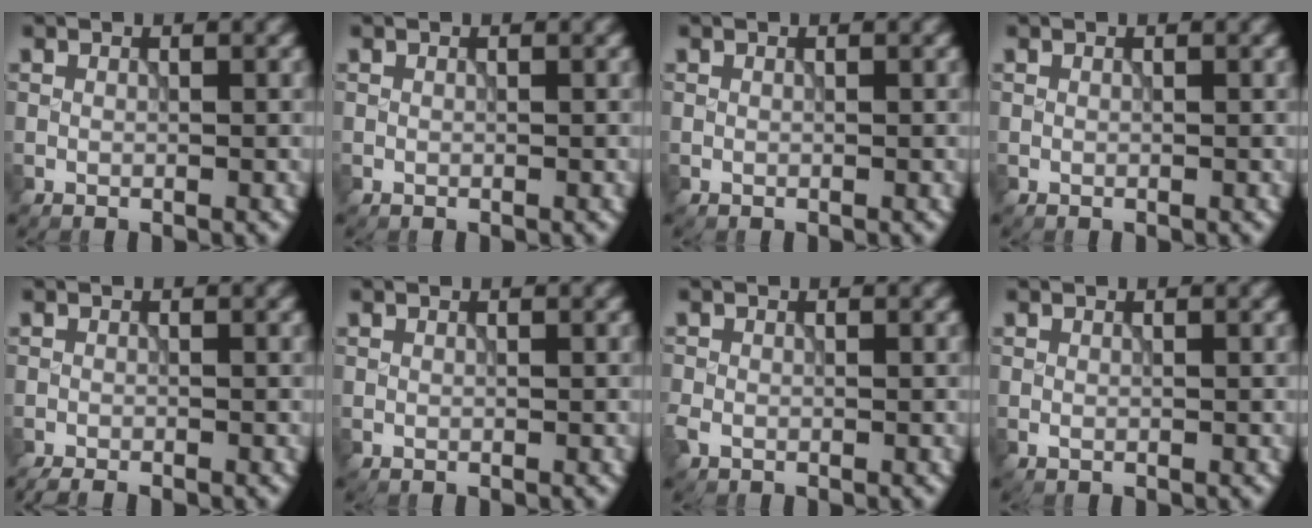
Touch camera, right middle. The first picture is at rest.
{"total": 0.0}
{"total": 0.0}
{"total": 0.0}
{"total": 2.0, "force": [-1.8, 0.3, 0.8], "torque": [-0.012, -0.005, -0.033]}
{"total": 0.0}
{"total": 1.1, "force": [-0.7, 0.8, 0.5], "torque": [-0.013, -0.001, -0.017]}
{"total": 0.0}